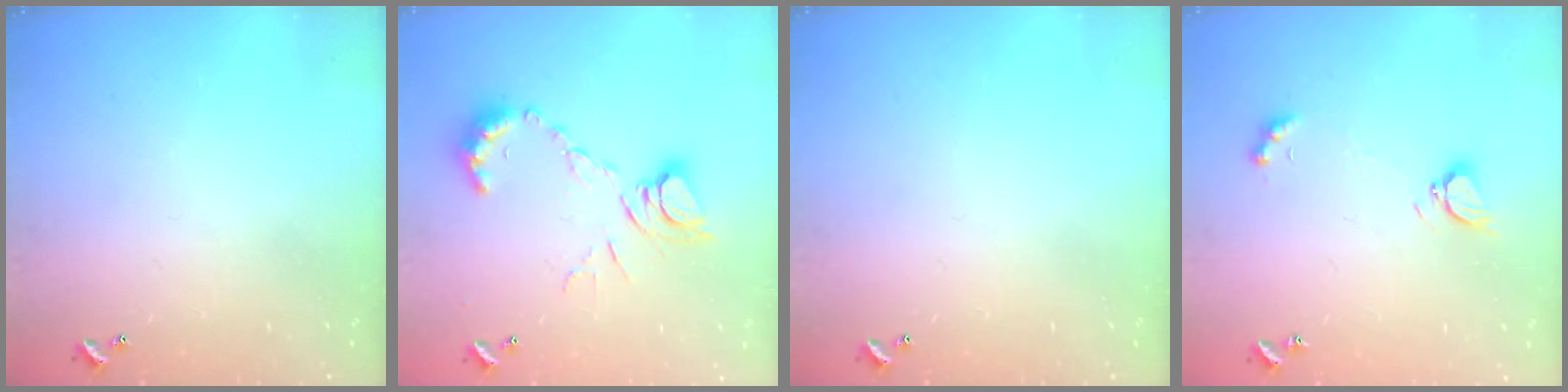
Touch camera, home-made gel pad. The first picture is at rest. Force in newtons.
{"total": 10.8, "press": 10.8, "slide": 1.3}
{"total": 0.0}
{"total": 5.2, "press": 5.1, "slide": 0.7}